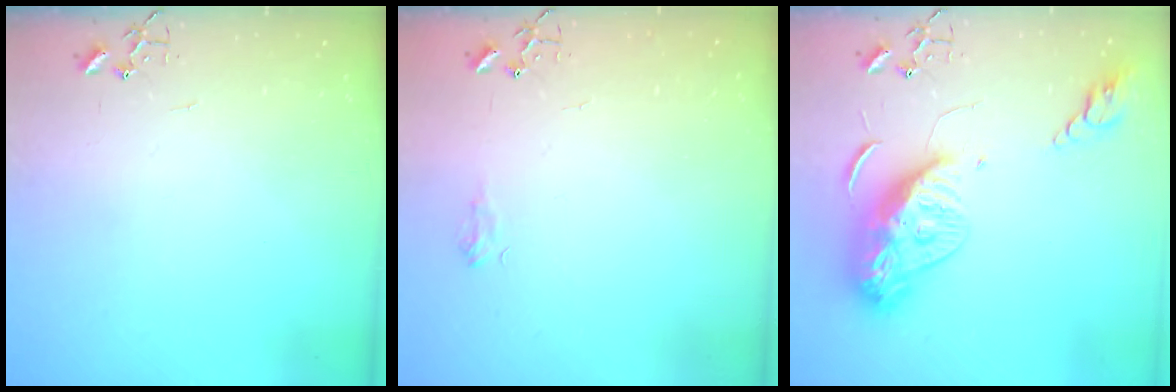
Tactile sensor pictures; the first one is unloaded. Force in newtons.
{"total": 6.0, "press": 5.9, "slide": 0.7}
{"total": 14.4, "press": 14.4, "slide": 1.3}